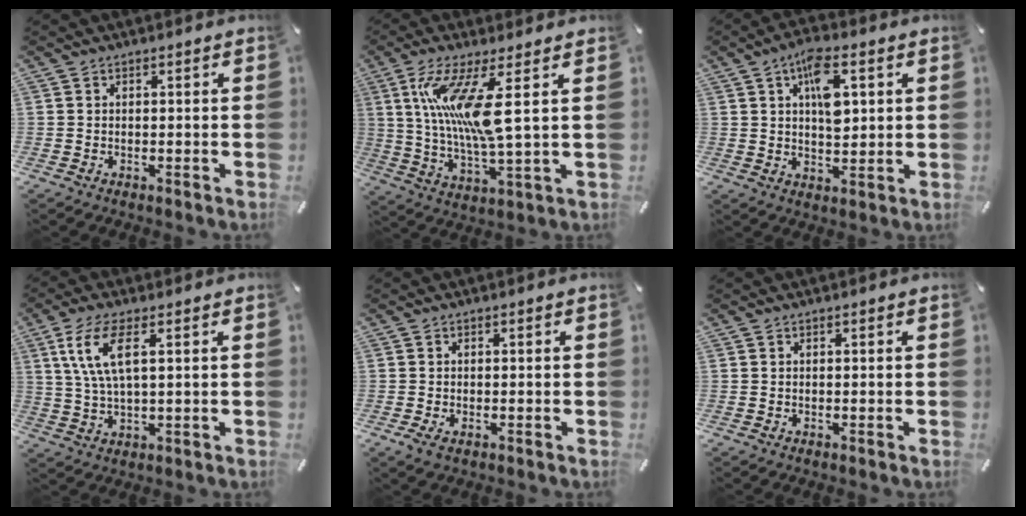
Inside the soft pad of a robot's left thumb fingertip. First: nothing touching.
{"total": 15.2, "force": [4.2, 3.2, 14.3], "torque": [-0.285, -0.015, 0.066]}
{"total": 9.9, "force": [3.4, 5.1, 7.8], "torque": [-0.119, -0.005, 0.054]}
{"total": 9.2, "force": [3.7, 3.1, 7.9], "torque": [-0.174, -0.001, 0.062]}
{"total": 1.3, "force": [-0.4, 0.7, 1.1], "torque": [-0.020, 0.000, -0.006]}
{"total": 0.0}